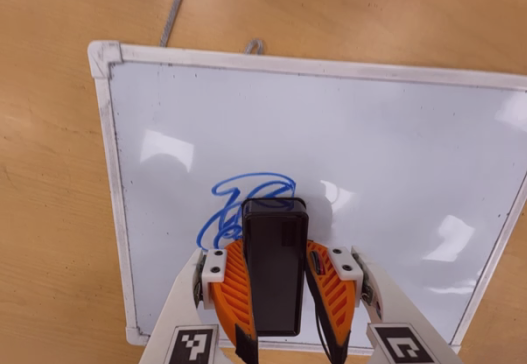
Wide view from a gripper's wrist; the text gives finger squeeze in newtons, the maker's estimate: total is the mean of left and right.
{"total": 10.2, "left": 9.8, "right": 10.6}